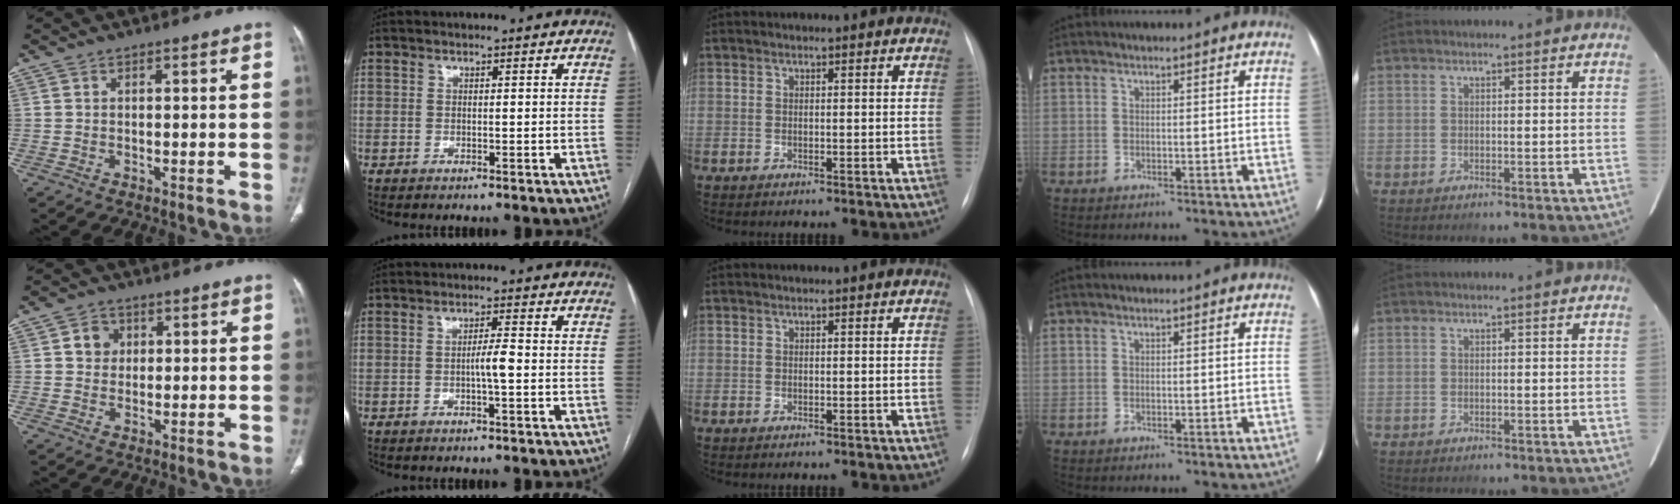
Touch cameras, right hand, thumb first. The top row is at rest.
{"thumb": {"total": 3.9, "force": [1.0, 3.5, 1.5], "torque": [-0.004, 0.001, 0.014]}, "index": {"total": 2.8, "force": [-0.6, 0.0, 2.7], "torque": [-0.047, 0.001, -0.011]}}